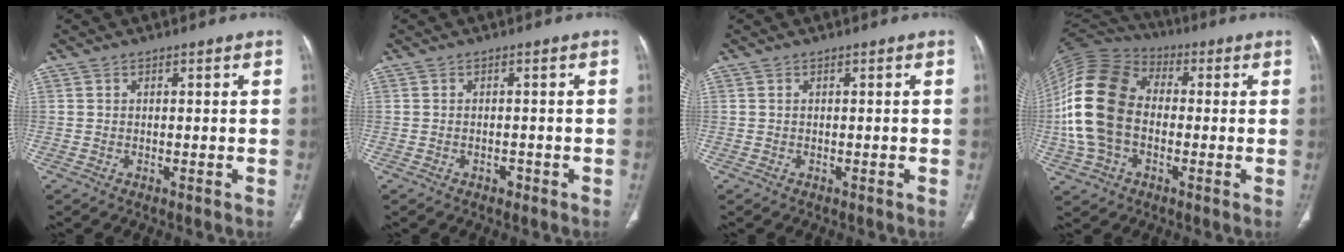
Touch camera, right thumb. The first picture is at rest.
{"total": 1.1, "force": [-0.7, 0.7, 0.4], "torque": [-0.001, 0.007, -0.009]}
{"total": 0.0}
{"total": 18.9, "force": [-1.3, 13.2, 13.5], "torque": [-0.276, 0.029, -0.030]}